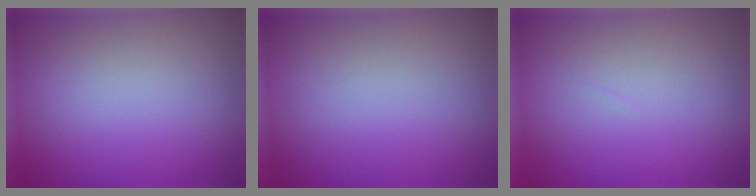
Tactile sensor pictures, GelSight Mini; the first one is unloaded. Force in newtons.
{"total": 0.0}
{"total": 0.0}